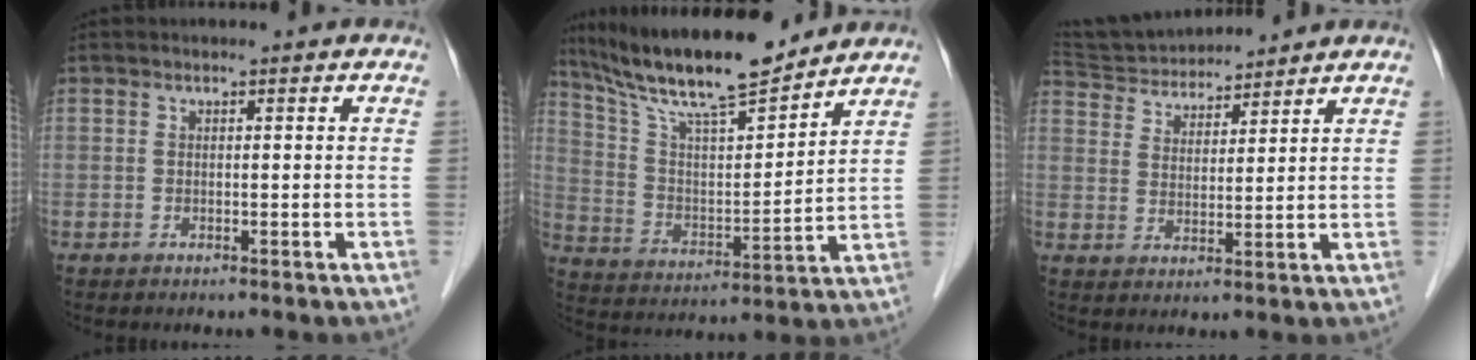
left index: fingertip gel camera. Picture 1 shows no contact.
{"total": 17.8, "force": [15.2, 2.0, 9.0], "torque": [-0.164, 0.008, 0.269]}
{"total": 11.6, "force": [11.0, 2.1, 2.9], "torque": [-0.059, 0.031, 0.197]}